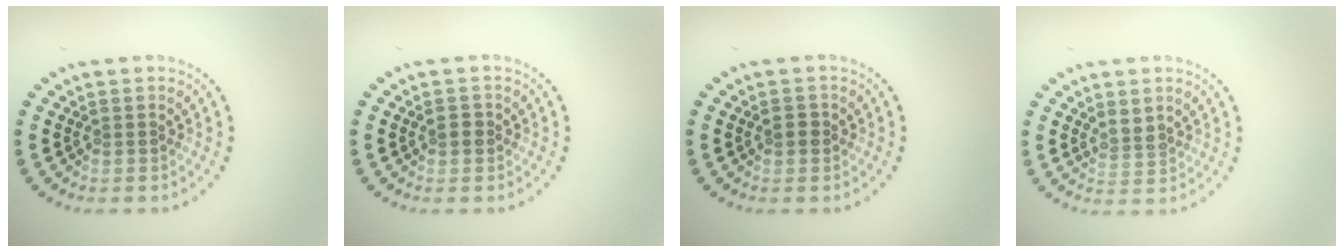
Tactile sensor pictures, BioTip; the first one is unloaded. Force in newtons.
{"total": 1.2, "press": 1.2, "slide": 0.2}
{"total": 1.2, "press": 1.2, "slide": 0.2}
{"total": 1.8, "press": 1.3, "slide": 1.2}